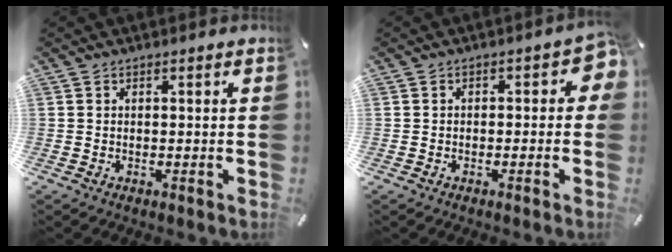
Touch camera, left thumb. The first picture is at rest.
{"total": 3.4, "force": [-0.7, 2.0, 2.6], "torque": [-0.041, 0.010, -0.015]}